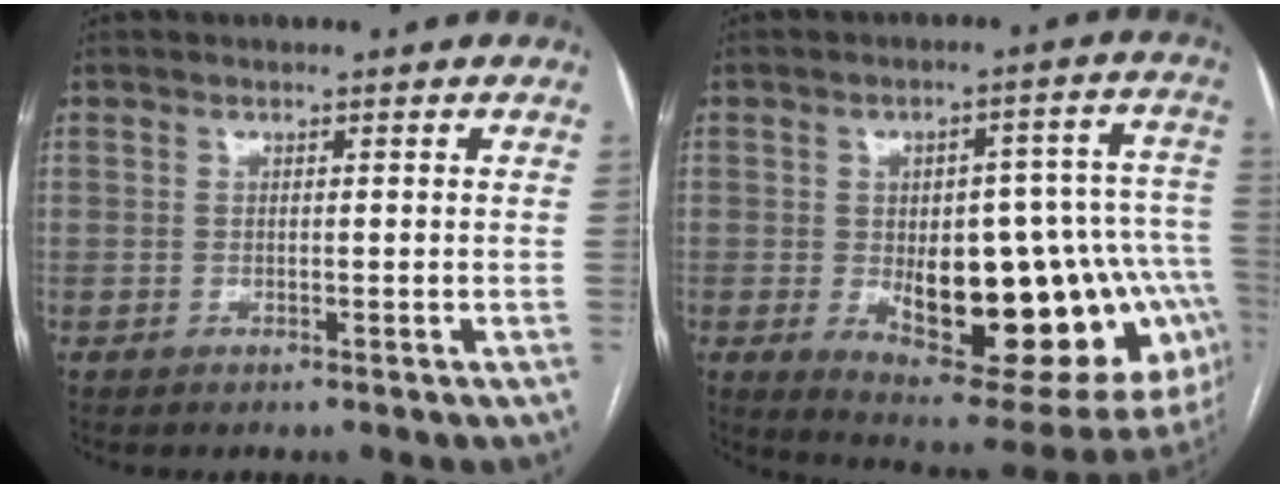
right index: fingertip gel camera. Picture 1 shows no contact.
{"total": 26.6, "force": [-5.4, 10.6, 23.8], "torque": [-0.230, 0.024, -0.048]}